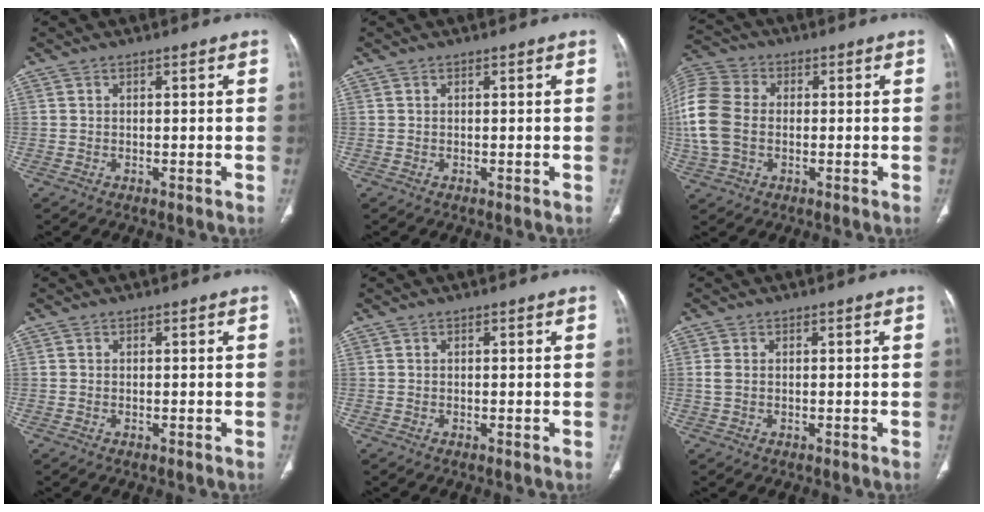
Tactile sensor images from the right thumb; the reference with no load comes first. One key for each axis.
{"total": 0.0}
{"total": 15.0, "fx": -0.5, "fy": 11.0, "fz": 10.2, "tx": -0.249, "ty": 0.018, "tz": -0.011}
{"total": 0.0}
{"total": 0.0}
{"total": 1.5, "fx": 0.0, "fy": 1.0, "fz": 1.1, "tx": -0.035, "ty": 0.001, "tz": -0.002}